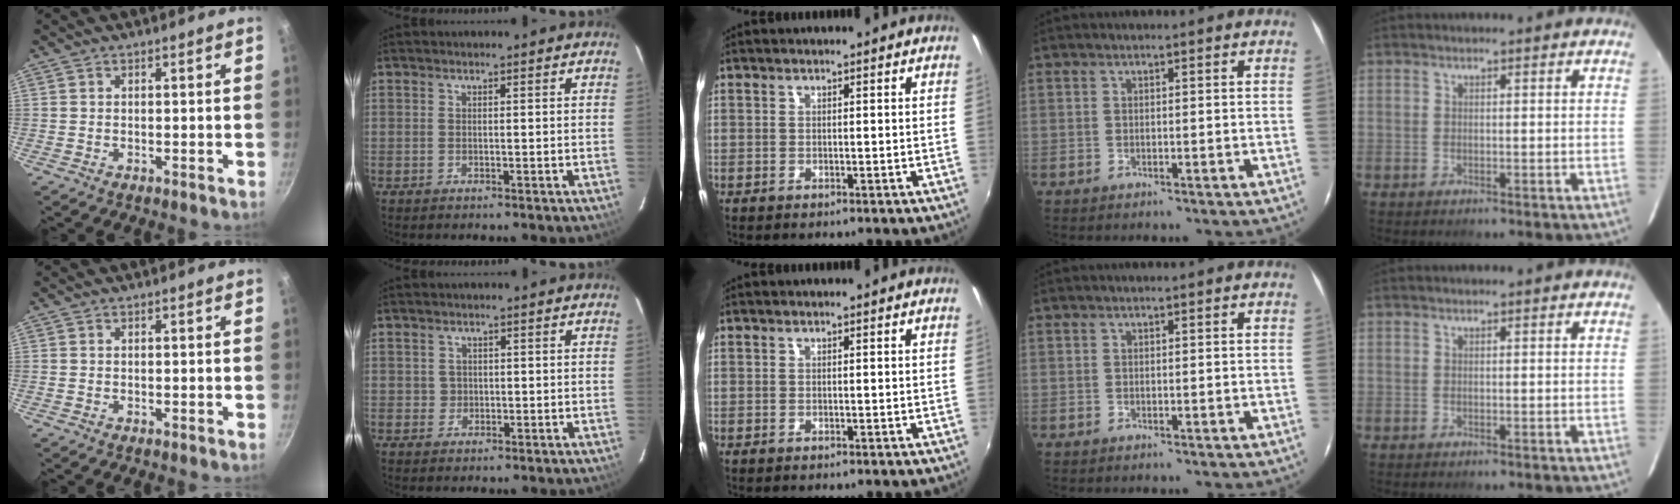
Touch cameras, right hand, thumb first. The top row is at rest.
{"index": {"total": 1.5, "force": [0.1, 1.5, 0.0], "torque": [0.008, 0.004, 0.004]}}